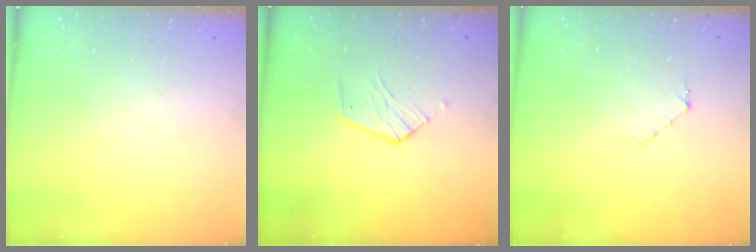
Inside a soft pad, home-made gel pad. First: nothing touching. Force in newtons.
{"total": 6.2, "press": 6.2, "slide": 0.5}
{"total": 4.3, "press": 4.2, "slide": 0.3}